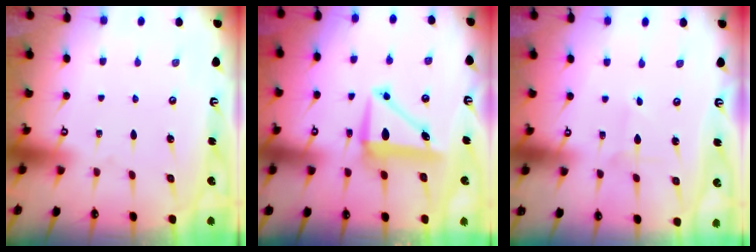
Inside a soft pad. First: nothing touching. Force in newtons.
{"total": 7.4, "press": 7.2, "slide": 1.7}
{"total": 1.6, "press": 1.6, "slide": 0.2}